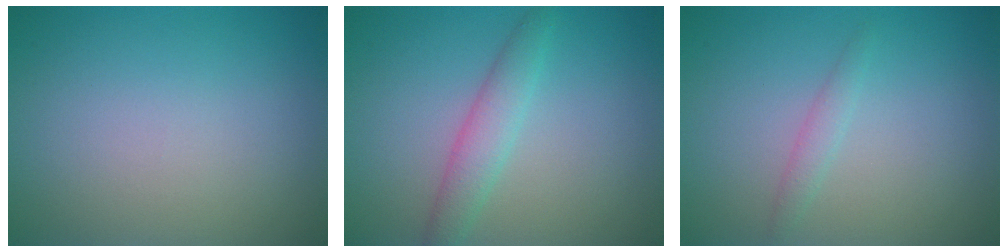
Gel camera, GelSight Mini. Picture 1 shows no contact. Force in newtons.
{"total": 2.7, "press": 2.7, "slide": 0.0}
{"total": 1.1, "press": 1.1, "slide": 0.0}